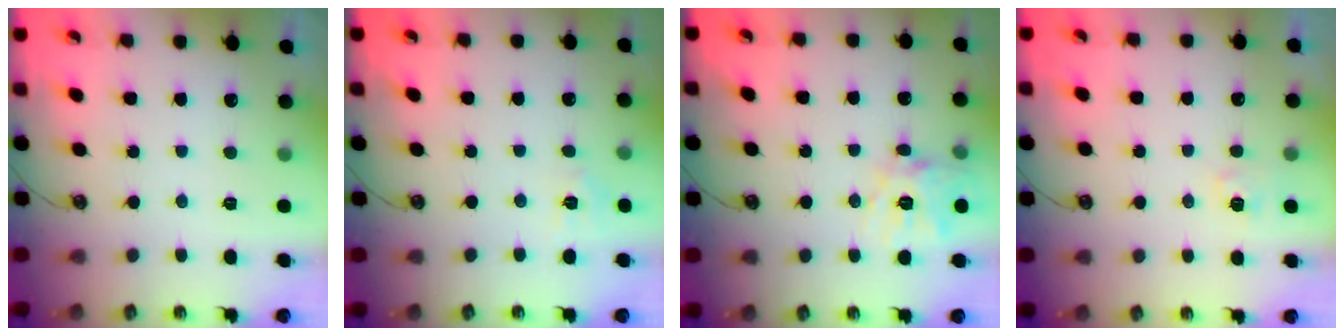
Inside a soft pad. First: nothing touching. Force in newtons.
{"total": 4.3, "press": 4.2, "slide": 0.6}
{"total": 13.5, "press": 13.4, "slide": 1.5}
{"total": 2.7, "press": 2.6, "slide": 0.3}